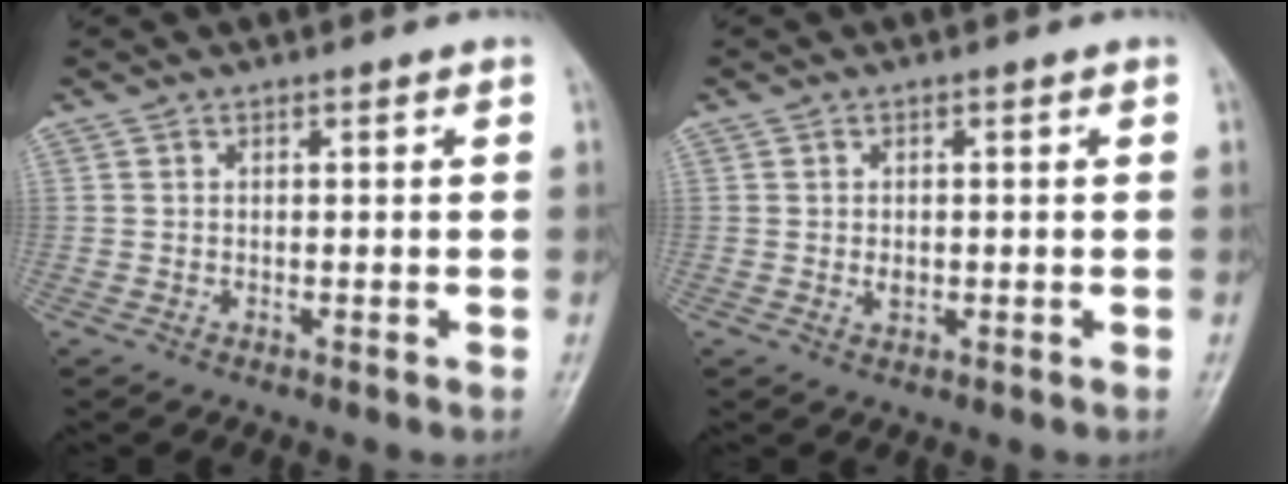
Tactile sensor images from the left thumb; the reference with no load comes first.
{"total": 1.6, "force": [-0.2, 1.2, 1.1], "torque": [-0.011, 0.002, -0.001]}